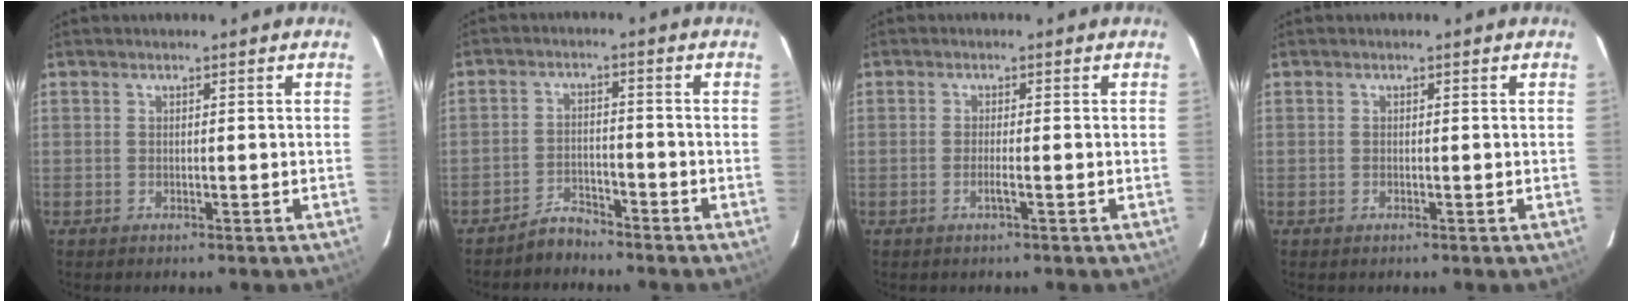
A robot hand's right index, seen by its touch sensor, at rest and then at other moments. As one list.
[{"total": 3.3, "force": [-3.2, 0.9, 0.0], "torque": [0.001, -0.006, -0.058]}, {"total": 1.5, "force": [-0.6, -0.2, 1.3], "torque": [-0.027, -0.001, -0.013]}, {"total": 0.0}]